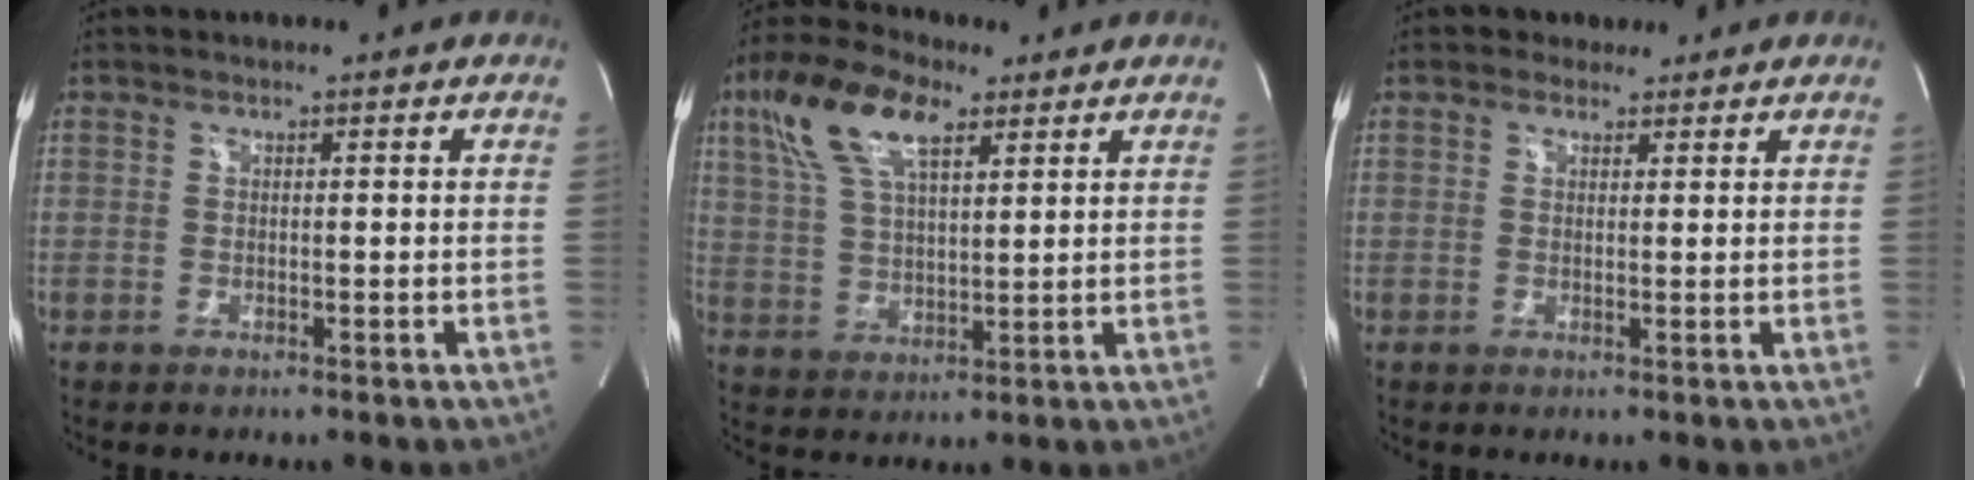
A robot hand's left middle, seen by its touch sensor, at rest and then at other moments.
{"total": 12.3, "force": [6.4, 4.5, 9.4], "torque": [-0.201, 0.028, 0.122]}
{"total": 2.2, "force": [1.7, 1.5, 0.1], "torque": [-0.001, 0.012, 0.022]}